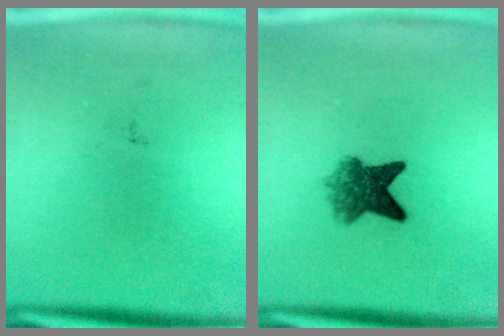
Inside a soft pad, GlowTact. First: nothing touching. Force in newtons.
{"total": 5.5}